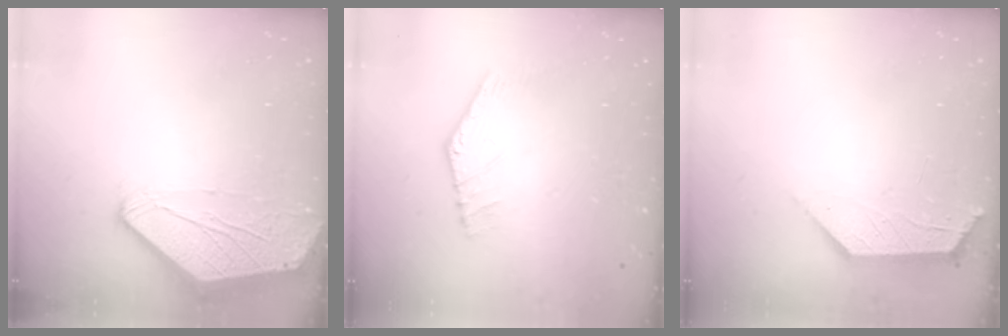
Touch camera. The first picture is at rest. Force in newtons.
{"total": 3.9, "press": 3.9, "slide": 0.4}
{"total": 2.0, "press": 1.9, "slide": 0.4}